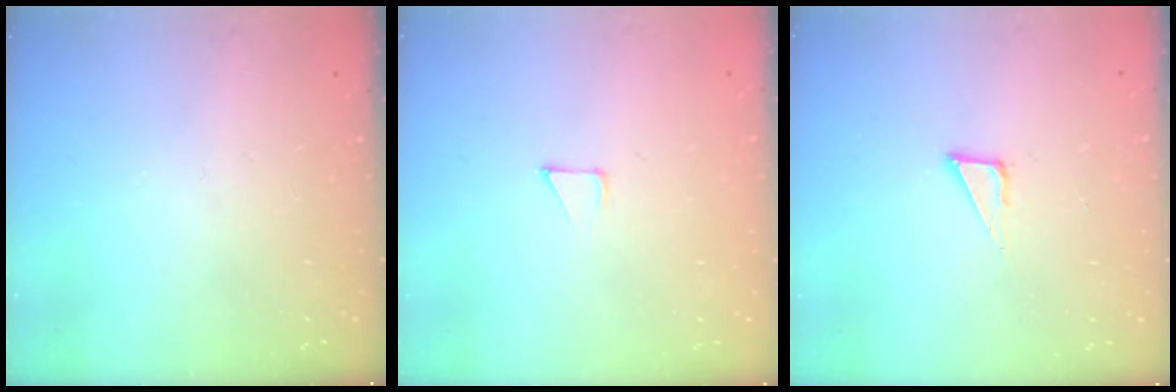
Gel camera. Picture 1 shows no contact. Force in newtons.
{"total": 2.8, "press": 2.8, "slide": 0.2}
{"total": 4.8, "press": 4.8, "slide": 0.4}